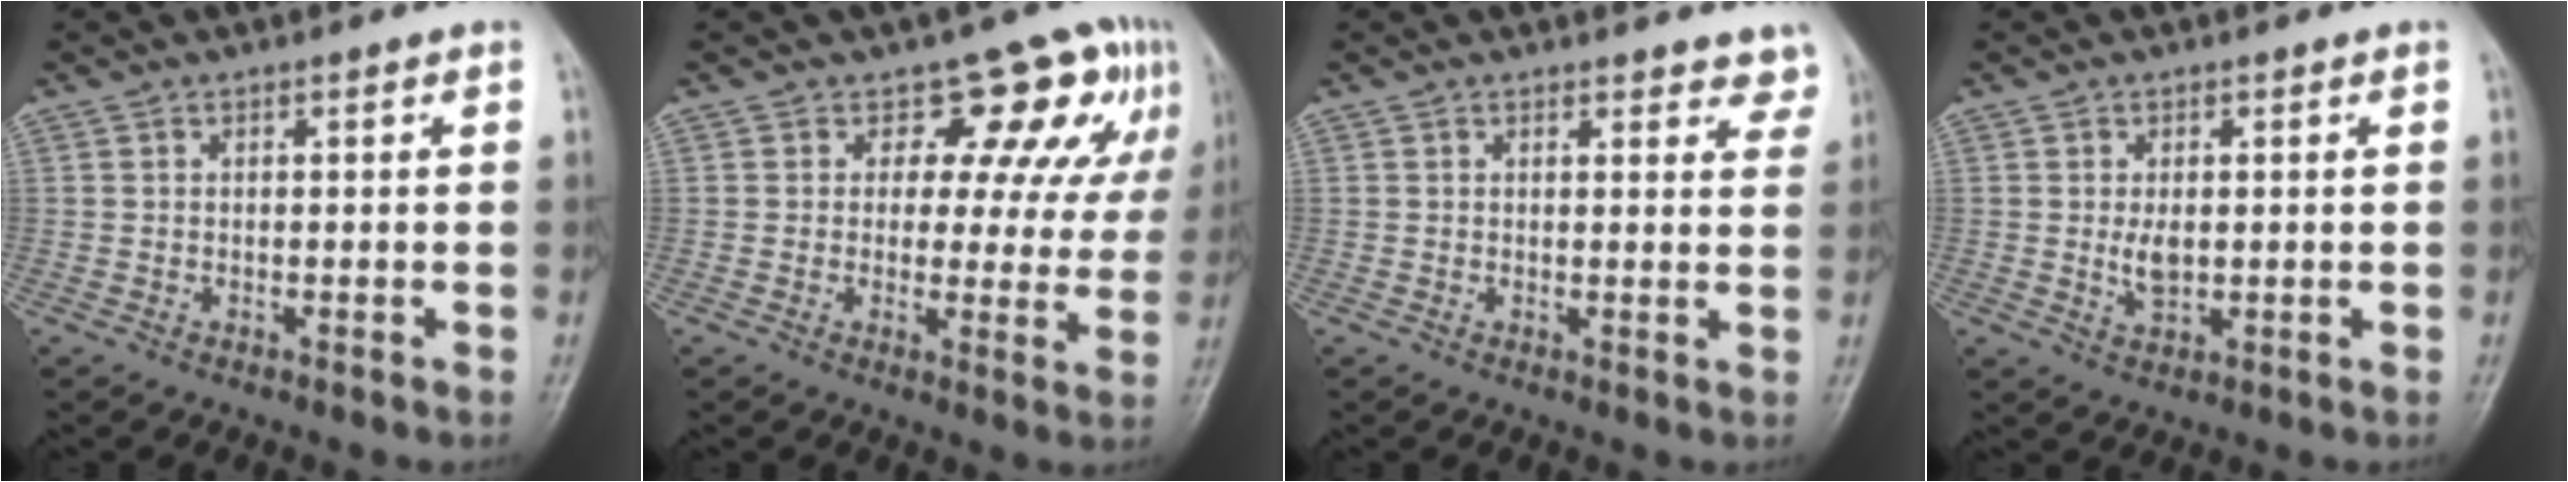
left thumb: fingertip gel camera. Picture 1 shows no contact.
{"total": 11.2, "force": [6.4, 6.7, 6.3], "torque": [-0.026, -0.028, 0.064]}
{"total": 4.3, "force": [3.8, 1.8, 1.1], "torque": [0.022, -0.020, 0.030]}
{"total": 3.5, "force": [0.2, 2.0, 2.8], "torque": [-0.047, -0.007, 0.007]}